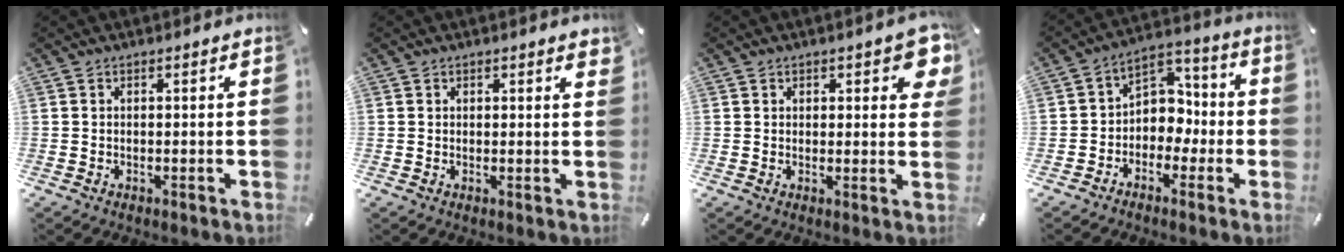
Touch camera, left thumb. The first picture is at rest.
{"total": 1.0, "force": [0.7, 0.5, 0.5], "torque": [-0.001, -0.002, 0.012]}
{"total": 5.1, "force": [2.9, 2.7, 3.3], "torque": [-0.030, -0.007, 0.045]}
{"total": 7.7, "force": [-2.2, 6.8, 2.8], "torque": [-0.044, 0.021, -0.039]}